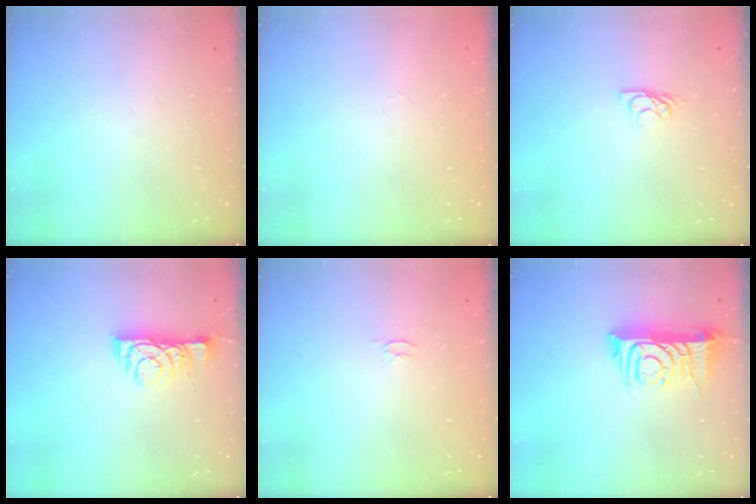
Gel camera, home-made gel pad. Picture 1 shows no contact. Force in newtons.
{"total": 0.0}
{"total": 5.9, "press": 5.9, "slide": 0.7}
{"total": 7.0, "press": 7.0, "slide": 0.9}
{"total": 2.6, "press": 2.6, "slide": 0.3}
{"total": 10.7, "press": 10.7, "slide": 0.7}